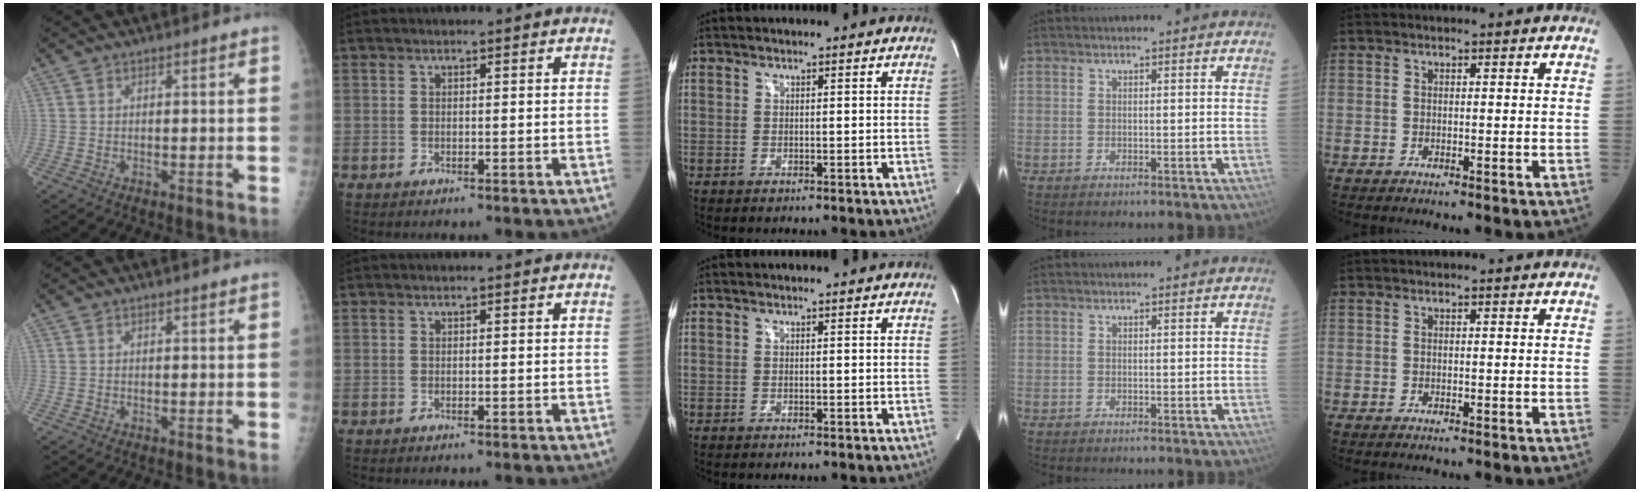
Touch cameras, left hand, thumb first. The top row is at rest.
{}